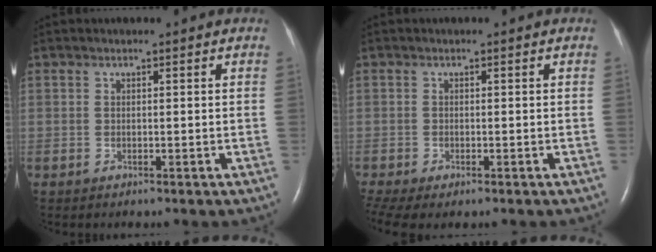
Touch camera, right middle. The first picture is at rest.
{"total": 6.2, "force": [-4.1, 2.6, 3.9], "torque": [-0.089, -0.011, -0.066]}